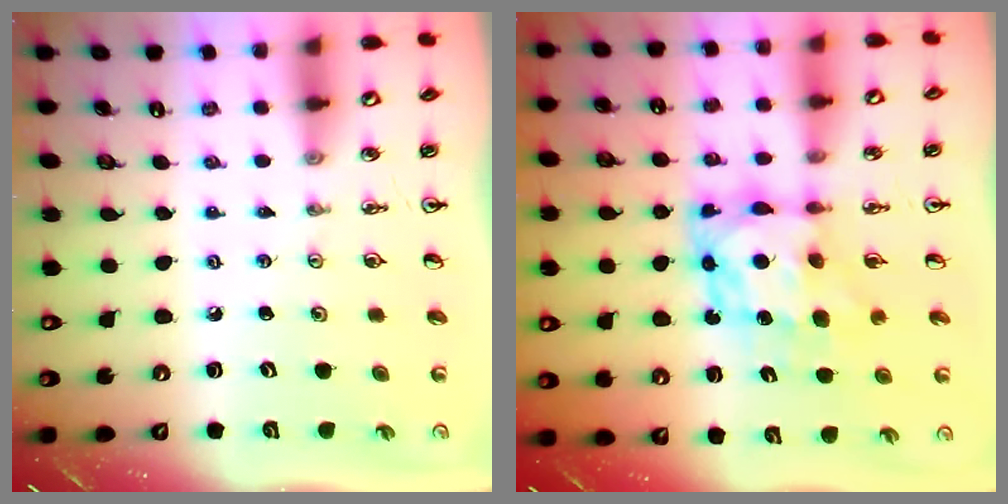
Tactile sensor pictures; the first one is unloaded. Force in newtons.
{"total": 8.2, "press": 8.1, "slide": 0.7}